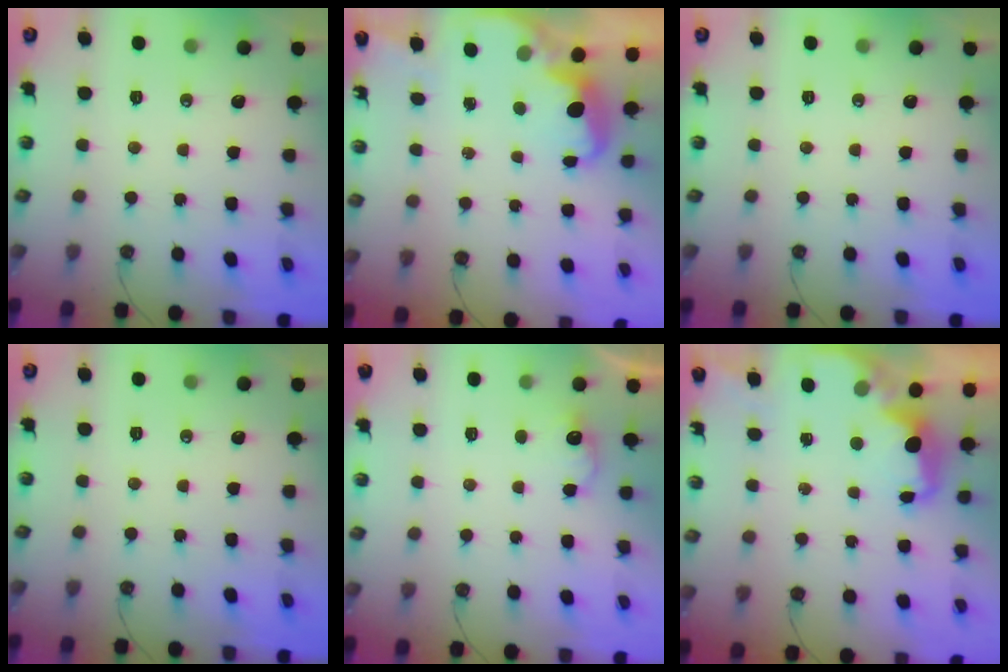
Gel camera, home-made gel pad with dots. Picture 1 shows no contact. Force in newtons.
{"total": 3.0, "press": 3.0, "slide": 0.6}
{"total": 0.0}
{"total": 0.0}
{"total": 5.9, "press": 5.8, "slide": 0.8}
{"total": 2.4, "press": 2.3, "slide": 0.7}